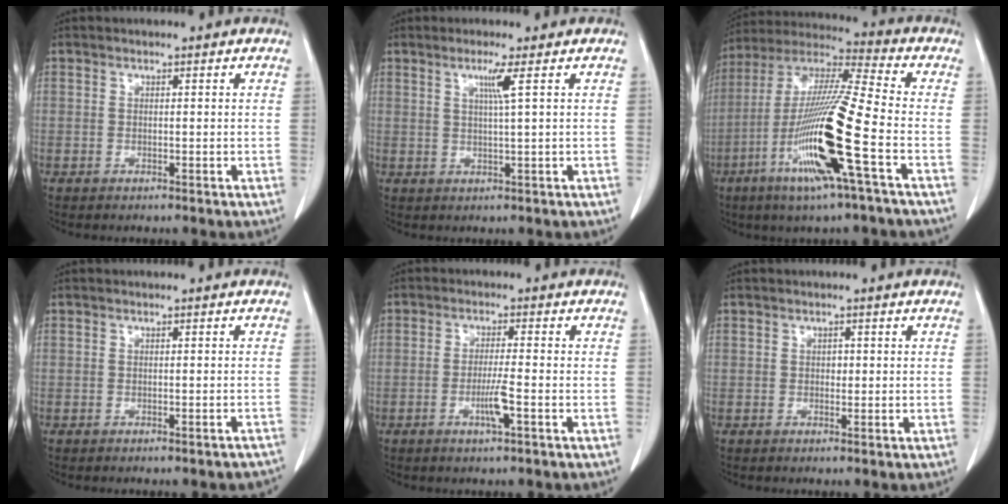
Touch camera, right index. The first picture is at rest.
{"total": 3.0, "force": [1.2, -0.9, 2.6], "torque": [-0.050, -0.004, 0.025]}
{"total": 18.6, "force": [-6.4, -0.3, 17.5], "torque": [-0.363, -0.024, -0.131]}
{"total": 3.5, "force": [-3.3, 0.6, 1.1], "torque": [-0.011, -0.005, -0.035]}
{"total": 4.0, "force": [-1.5, -0.2, 3.7], "torque": [-0.069, -0.006, -0.030]}
{"total": 0.9, "force": [0.0, 0.7, 0.6], "torque": [-0.006, 0.003, 0.000]}